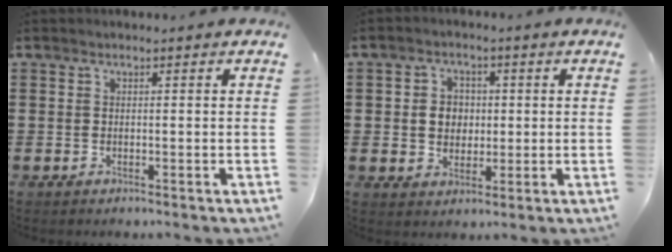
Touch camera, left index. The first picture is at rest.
{"total": 4.4, "force": [0.1, 3.7, 2.2], "torque": [-0.049, 0.008, -0.004]}